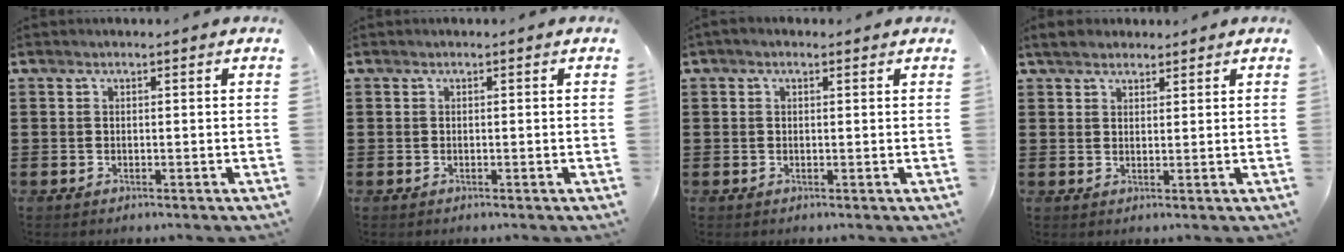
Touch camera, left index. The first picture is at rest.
{"total": 0.0}
{"total": 0.8, "force": [0.3, 0.4, 0.7], "torque": [-0.013, 0.005, 0.004]}
{"total": 2.8, "force": [2.4, 1.1, 0.7], "torque": [-0.022, 0.004, 0.046]}